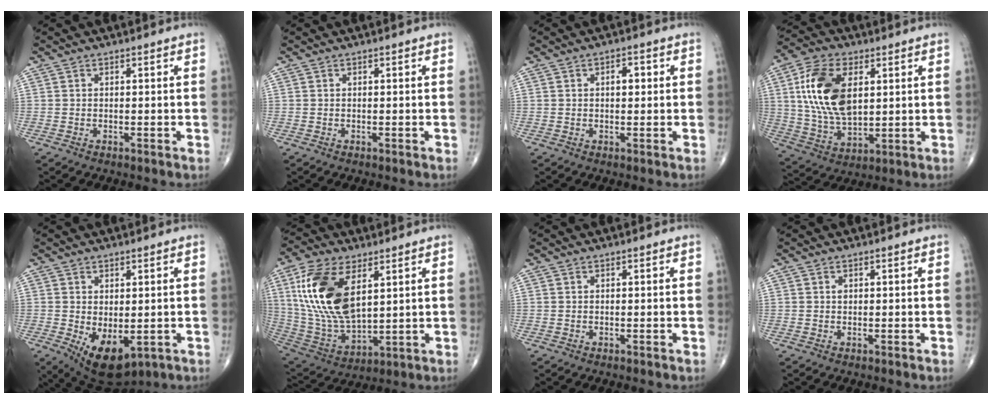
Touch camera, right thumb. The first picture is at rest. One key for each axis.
{"total": 0.0}
{"total": 2.6, "fx": 0.5, "fy": 1.5, "fz": 2.1, "tx": -0.026, "ty": 0.003, "tz": 0.005}
{"total": 16.5, "fx": 3.9, "fy": 9.3, "fz": 13.0, "tx": -0.242, "ty": -0.008, "tz": 0.079}
{"total": 8.9, "fx": -2.0, "fy": 4.7, "fz": 7.4, "tx": -0.106, "ty": -0.012, "tz": -0.009}
{"total": 19.5, "fx": 6.4, "fy": 9.8, "fz": 15.6, "tx": -0.309, "ty": -0.027, "tz": 0.130}
{"total": 0.0}
{"total": 0.6, "fx": 0.2, "fy": 0.5, "fz": 0.4, "tx": -0.004, "ty": 0.000, "tz": 0.004}